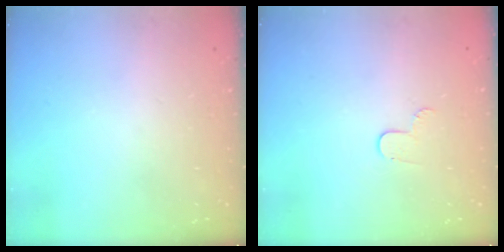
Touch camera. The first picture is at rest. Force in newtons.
{"total": 3.8, "press": 3.8, "slide": 0.4}